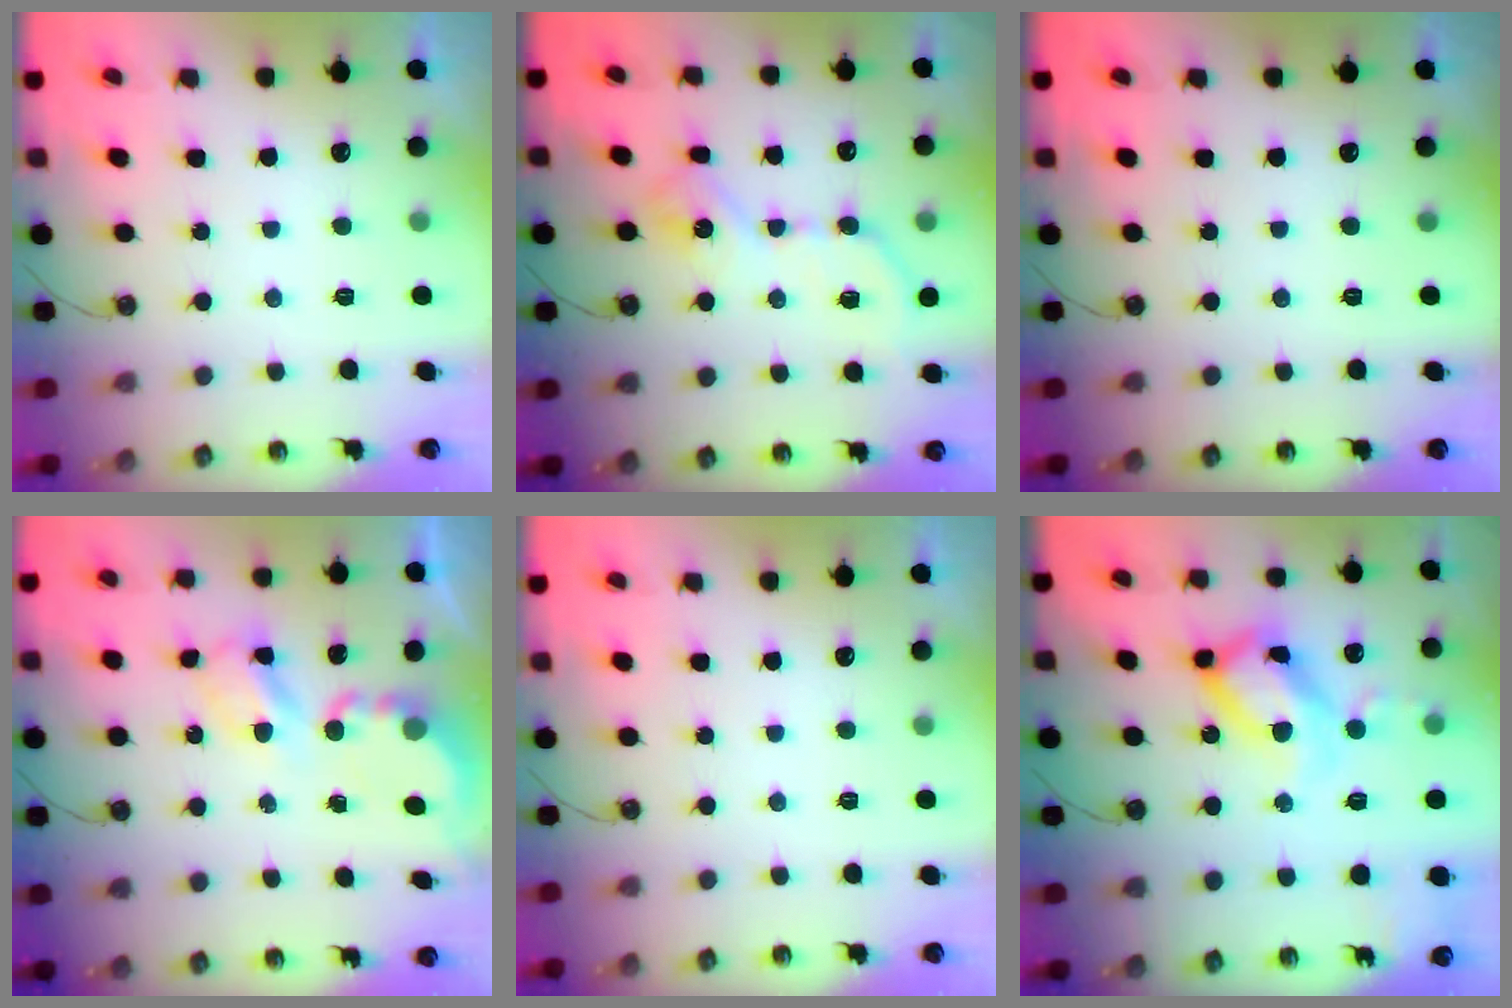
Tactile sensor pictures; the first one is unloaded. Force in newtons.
{"total": 11.5, "press": 11.5, "slide": 0.3}
{"total": 0.0}
{"total": 5.6, "press": 5.6, "slide": 0.3}
{"total": 0.0}
{"total": 20.3, "press": 20.2, "slide": 1.8}